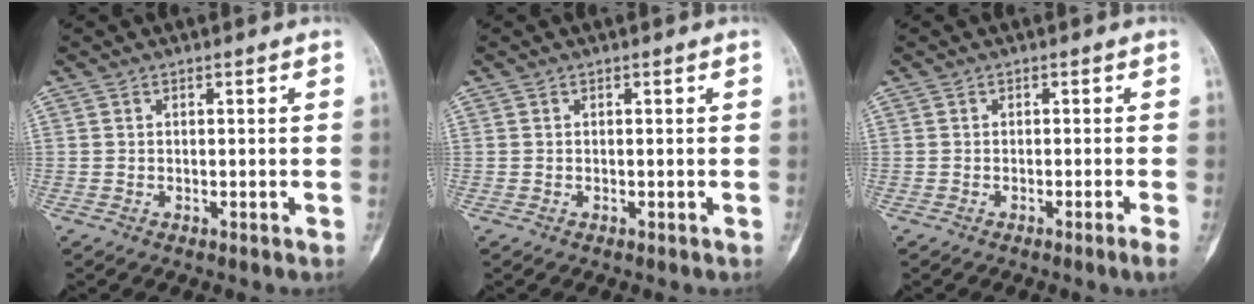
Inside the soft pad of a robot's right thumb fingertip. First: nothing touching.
{"total": 0.0}
{"total": 1.9, "force": [-1.0, -0.6, 1.5], "torque": [-0.032, -0.001, -0.016]}